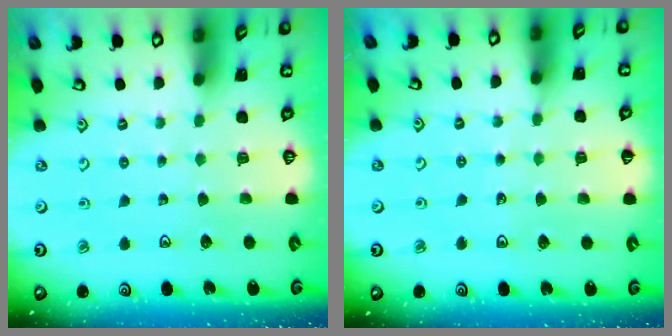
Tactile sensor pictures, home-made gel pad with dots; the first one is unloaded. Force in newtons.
{"total": 2.4, "press": 2.1, "slide": 1.2}